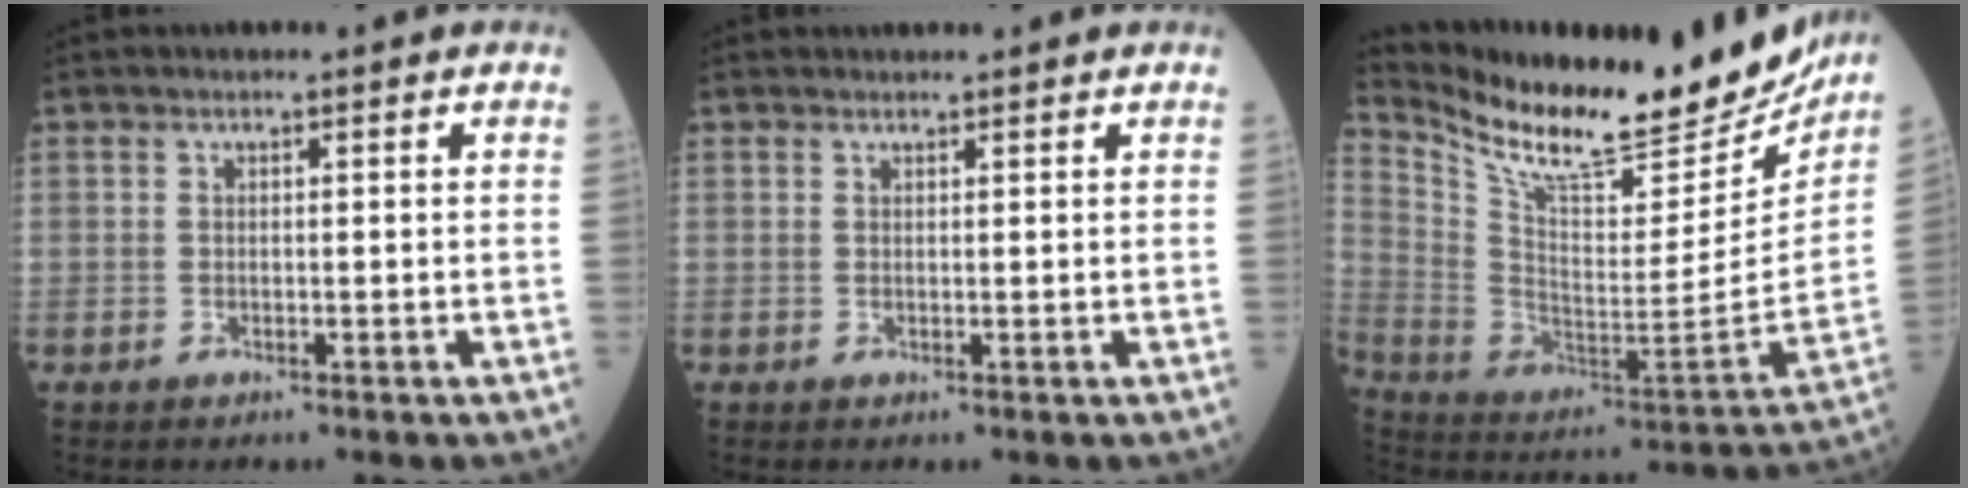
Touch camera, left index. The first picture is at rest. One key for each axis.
{"total": 2.2, "fx": 2.2, "fy": 0.2, "fz": 0.4, "tx": -0.006, "ty": 0.012, "tz": 0.028}
{"total": 26.7, "fx": 23.0, "fy": 6.0, "fz": 12.0, "tx": -0.214, "ty": -0.056, "tz": 0.344}